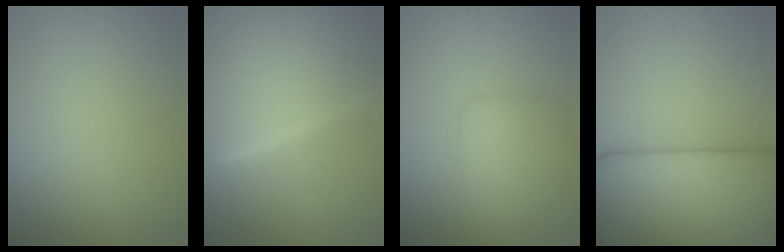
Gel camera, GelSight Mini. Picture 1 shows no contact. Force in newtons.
{"total": 18.5, "press": 18.5, "slide": 1.0}
{"total": 3.5, "press": 3.5, "slide": 0.1}
{"total": 16.4, "press": 16.4, "slide": 1.0}